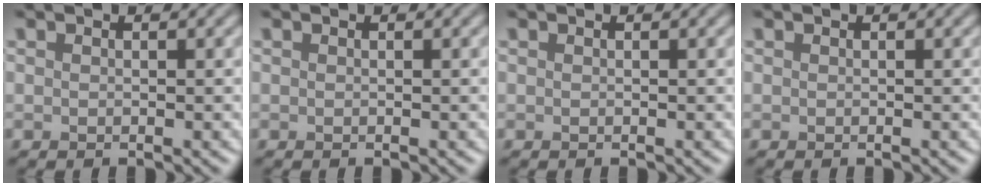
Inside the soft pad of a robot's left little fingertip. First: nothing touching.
{"total": 0.0}
{"total": 0.0}
{"total": 0.0}